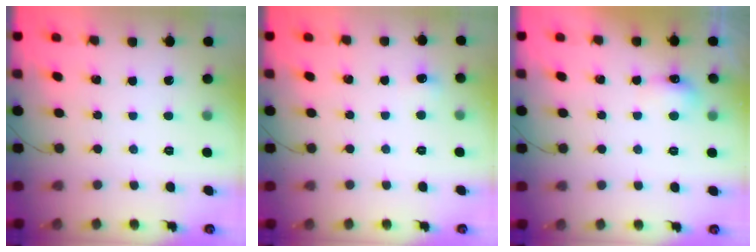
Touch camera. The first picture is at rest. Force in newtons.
{"total": 4.6, "press": 4.3, "slide": 1.4}
{"total": 5.6, "press": 5.5, "slide": 1.0}